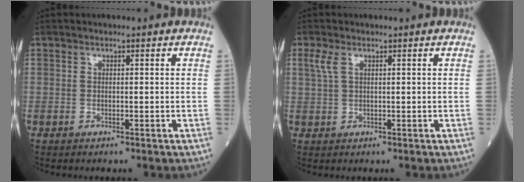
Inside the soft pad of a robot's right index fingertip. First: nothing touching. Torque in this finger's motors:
{"motor_torque": [-0.01, 0.00, 0.23, 0.05]}